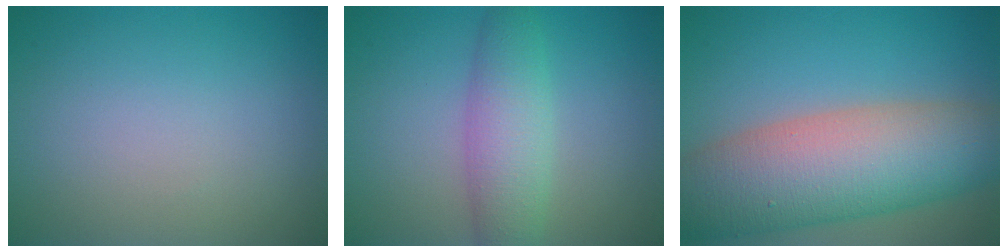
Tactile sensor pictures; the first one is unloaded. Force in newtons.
{"total": 4.3, "press": 4.3, "slide": 0.1}
{"total": 11.8, "press": 11.8, "slide": 0.6}